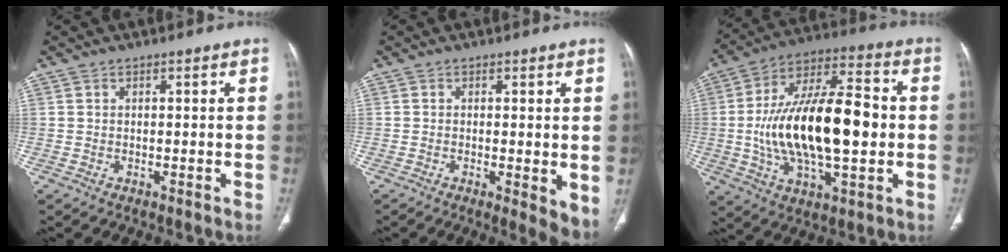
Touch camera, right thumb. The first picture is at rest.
{"total": 5.1, "force": [-0.4, 1.4, 4.8], "torque": [-0.066, -0.016, -0.007]}
{"total": 24.2, "force": [-1.1, 10.6, 21.8], "torque": [-0.382, 0.022, -0.016]}